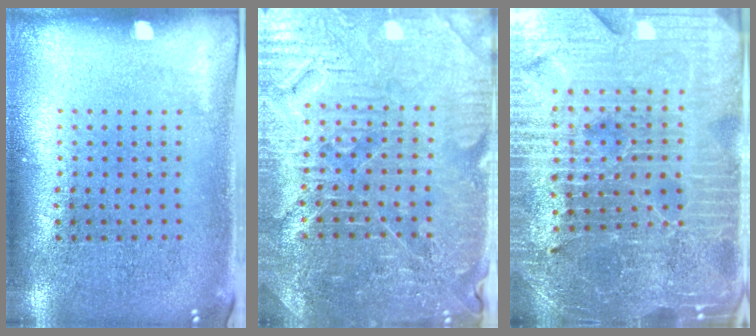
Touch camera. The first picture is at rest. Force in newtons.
{"total": 4.5, "press": 4.4, "slide": 1.2}
{"total": 5.3, "press": 4.9, "slide": 1.8}